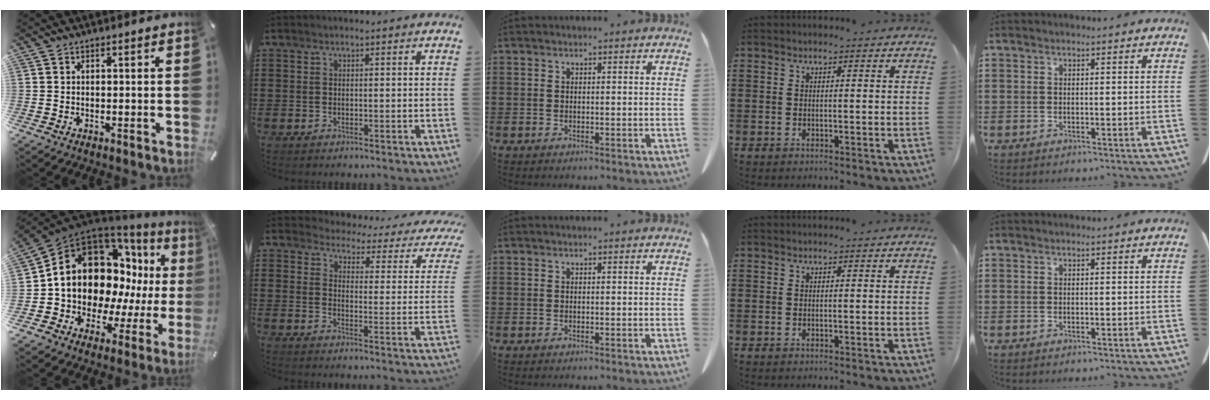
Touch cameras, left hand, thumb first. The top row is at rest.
{"thumb": {"total": 16.6, "force": [4.6, 12.3, 10.1], "torque": [-0.174, -0.055, 0.090]}, "index": {"total": 2.6, "force": [2.5, 0.4, 0.7], "torque": [-0.034, -0.022, 0.034]}}